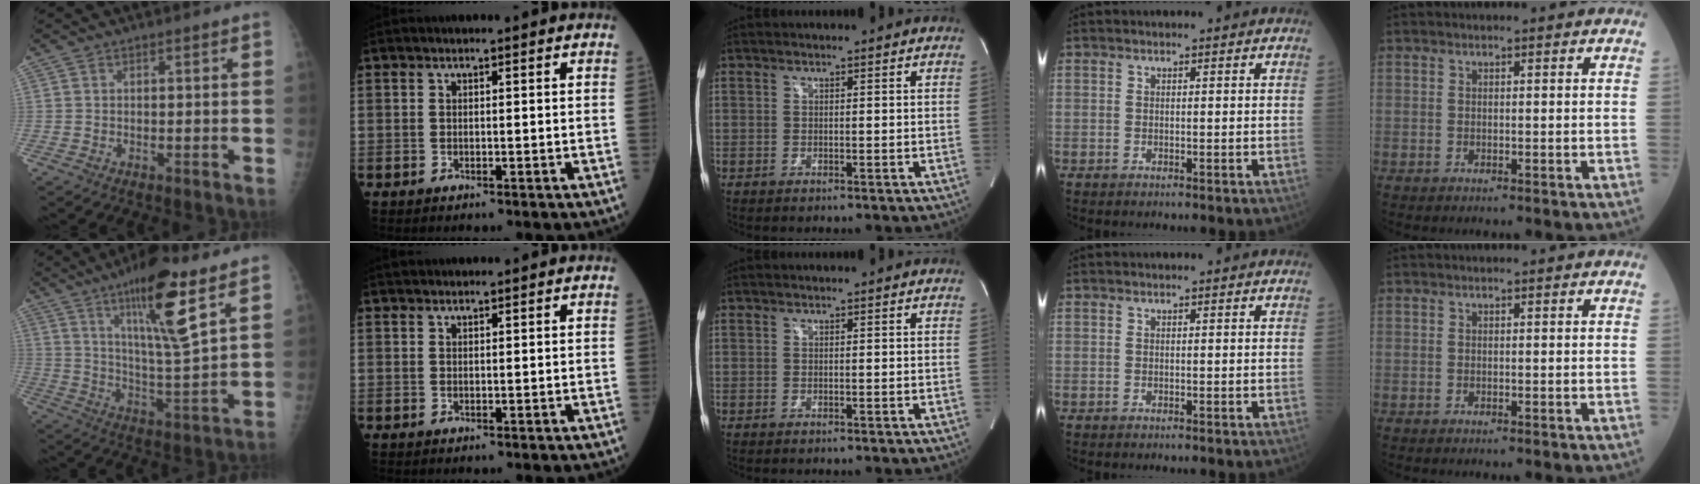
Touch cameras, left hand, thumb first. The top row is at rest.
{"thumb": {"total": 16.1, "force": [9.0, 2.5, 13.2], "torque": [-0.215, -0.056, 0.156]}, "index": {"total": 1.8, "force": [1.7, 0.2, 0.5], "torque": [-0.006, 0.024, 0.031]}}